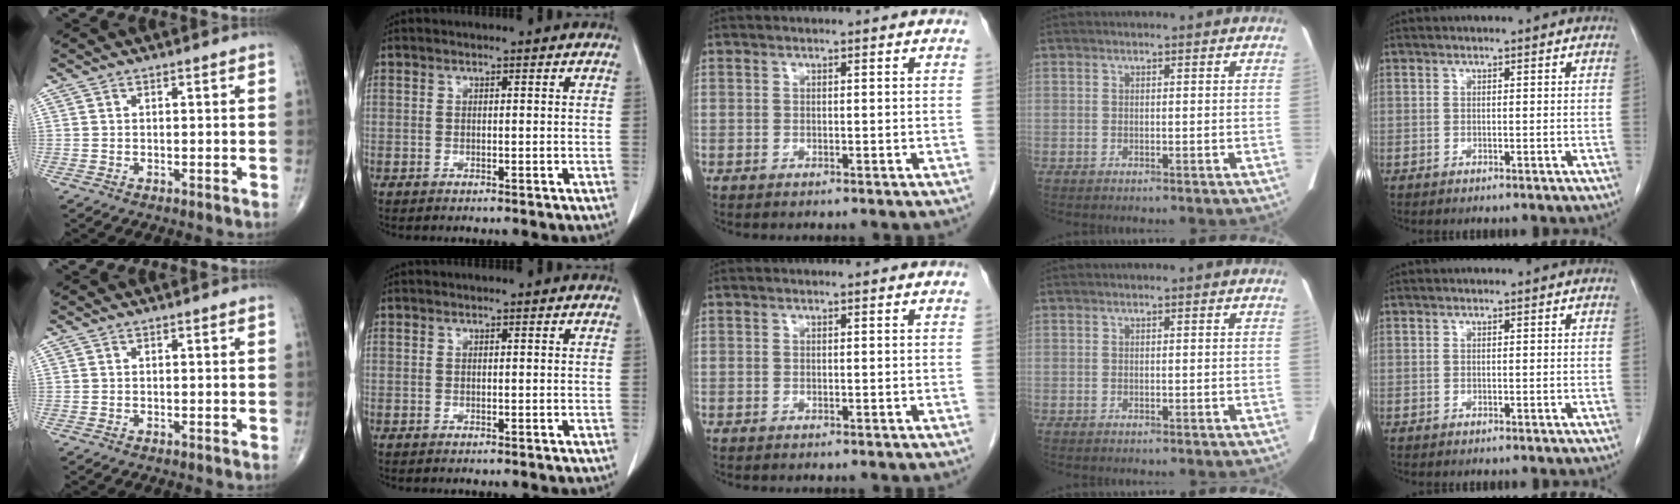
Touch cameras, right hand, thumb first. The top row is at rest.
{}